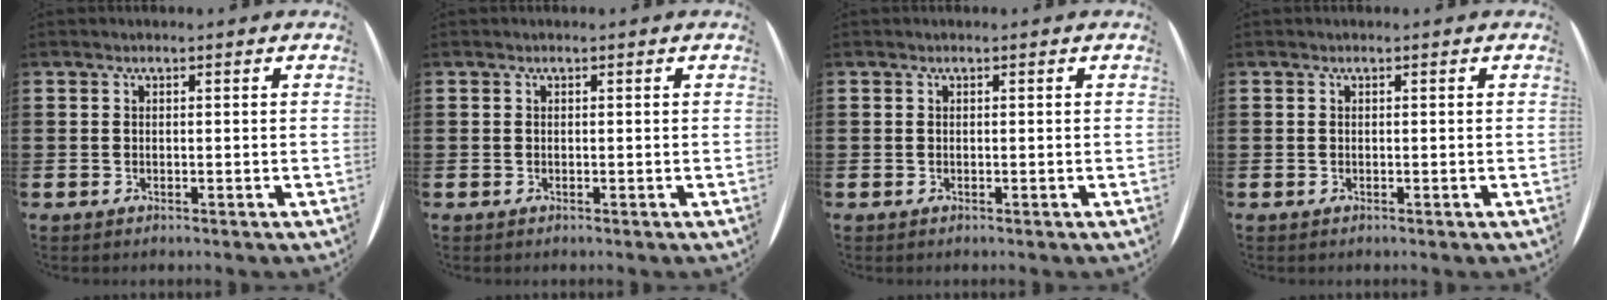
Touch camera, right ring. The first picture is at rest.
{"total": 0.0}
{"total": 0.0}
{"total": 0.0}